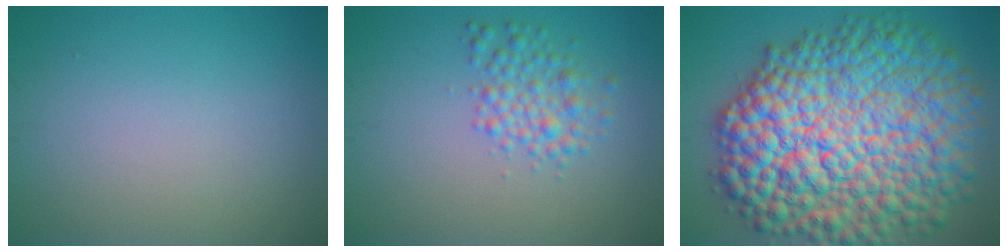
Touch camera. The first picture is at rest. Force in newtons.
{"total": 2.8, "press": 2.8, "slide": 0.0}
{"total": 18.0, "press": 18.0, "slide": 0.1}